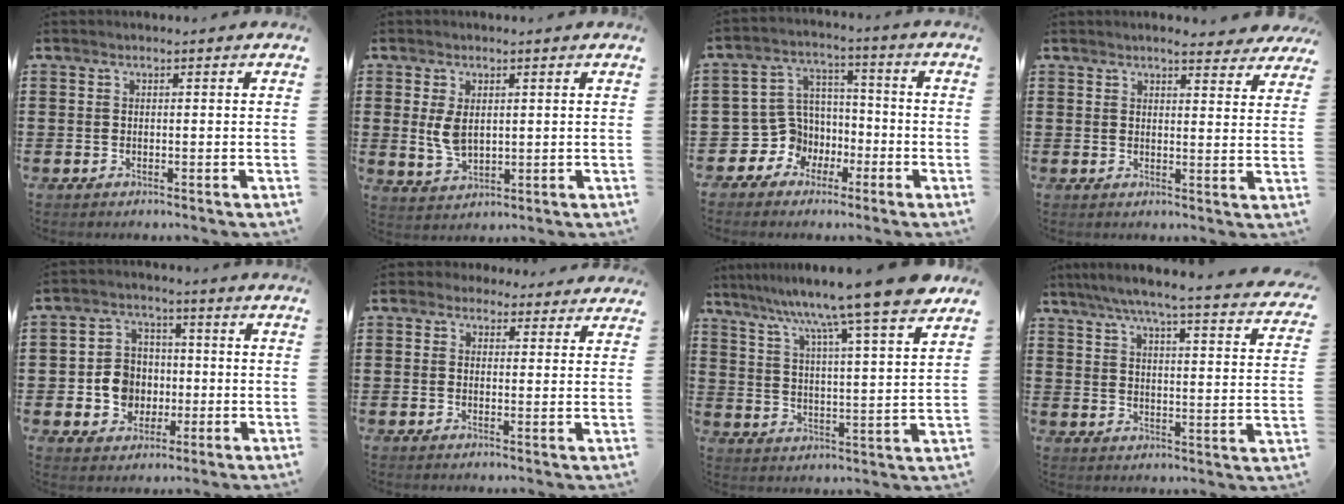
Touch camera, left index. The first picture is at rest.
{"total": 4.3, "force": [1.0, 2.6, 3.4], "torque": [-0.086, -0.001, 0.014]}
{"total": 7.5, "force": [-2.2, 7.0, 1.5], "torque": [-0.078, -0.002, -0.043]}
{"total": 3.8, "force": [3.6, -0.1, 1.4], "torque": [-0.031, -0.012, 0.063]}
{"total": 7.0, "force": [-0.8, 6.4, 2.8], "torque": [-0.076, 0.013, -0.016]}
{"total": 2.5, "force": [2.0, 1.4, 0.4], "torque": [-0.017, 0.003, 0.038]}
{"total": 10.4, "force": [8.9, -1.7, 5.2], "torque": [-0.118, -0.066, 0.137]}
{"total": 5.6, "force": [4.7, -0.5, 3.1], "torque": [-0.081, -0.037, 0.072]}